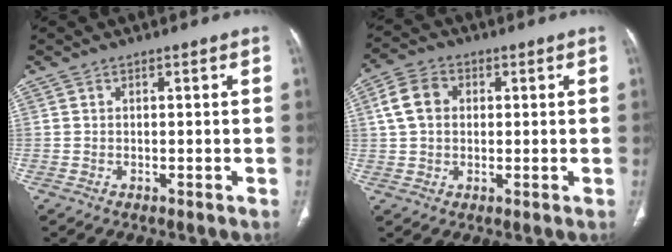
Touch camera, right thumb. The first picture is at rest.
{"total": 7.4, "force": [1.5, 5.6, 4.6], "torque": [-0.079, 0.013, 0.024]}